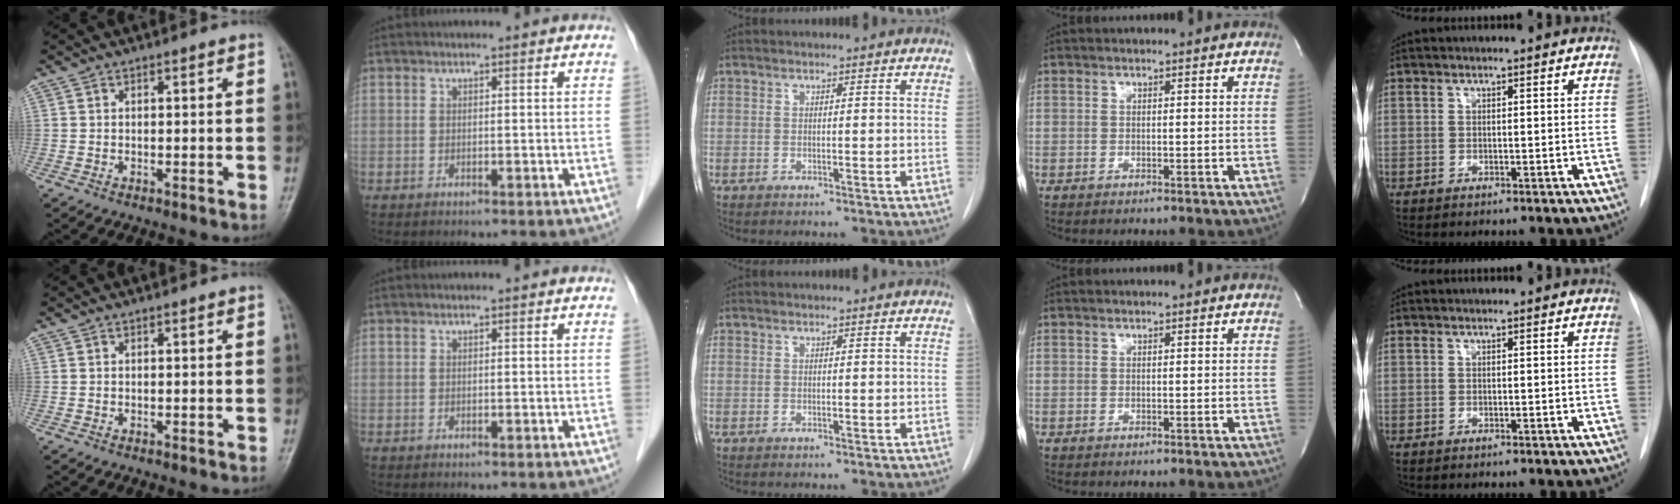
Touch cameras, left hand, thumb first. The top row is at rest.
{}